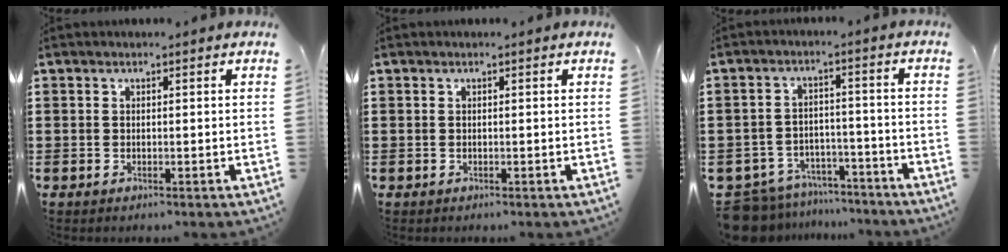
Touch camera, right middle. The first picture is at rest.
{"total": 0.0}
{"total": 7.6, "force": [-7.3, 1.7, 1.0], "torque": [-0.044, 0.014, -0.151]}